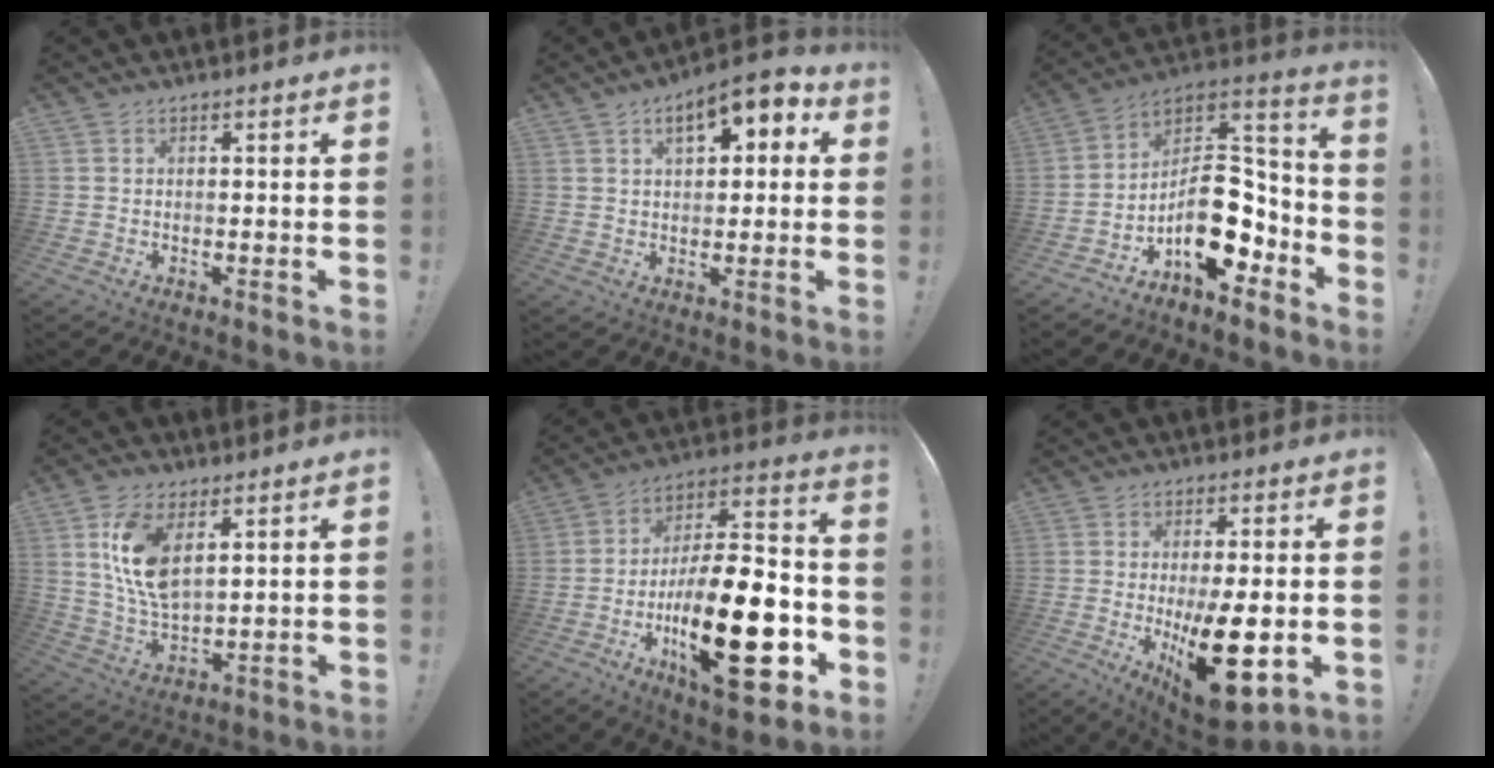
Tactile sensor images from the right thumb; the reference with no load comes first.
{"total": 9.1, "force": [3.5, 4.6, 7.0], "torque": [-0.097, -0.008, 0.058]}
{"total": 17.5, "force": [-5.9, 10.9, 12.4], "torque": [-0.172, 0.028, -0.084]}
{"total": 12.2, "force": [5.4, 5.9, 9.2], "torque": [-0.182, -0.023, 0.096]}
{"total": 29.3, "force": [-8.9, 11.2, 25.6], "torque": [-0.440, 0.045, -0.136]}
{"total": 17.1, "force": [-2.9, 6.2, 15.7], "torque": [-0.243, -0.010, -0.029]}